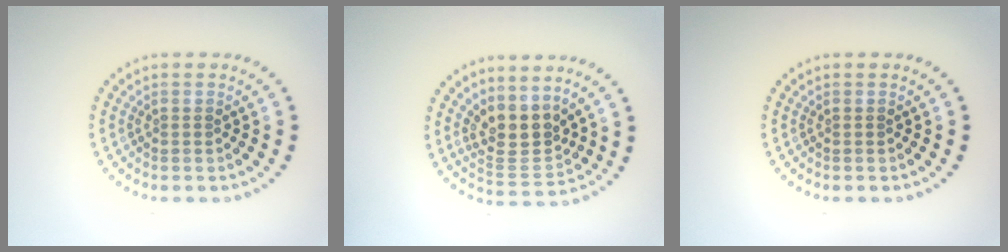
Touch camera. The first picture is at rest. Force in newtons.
{"total": 3.9, "press": 3.3, "slide": 2.1}
{"total": 0.0}